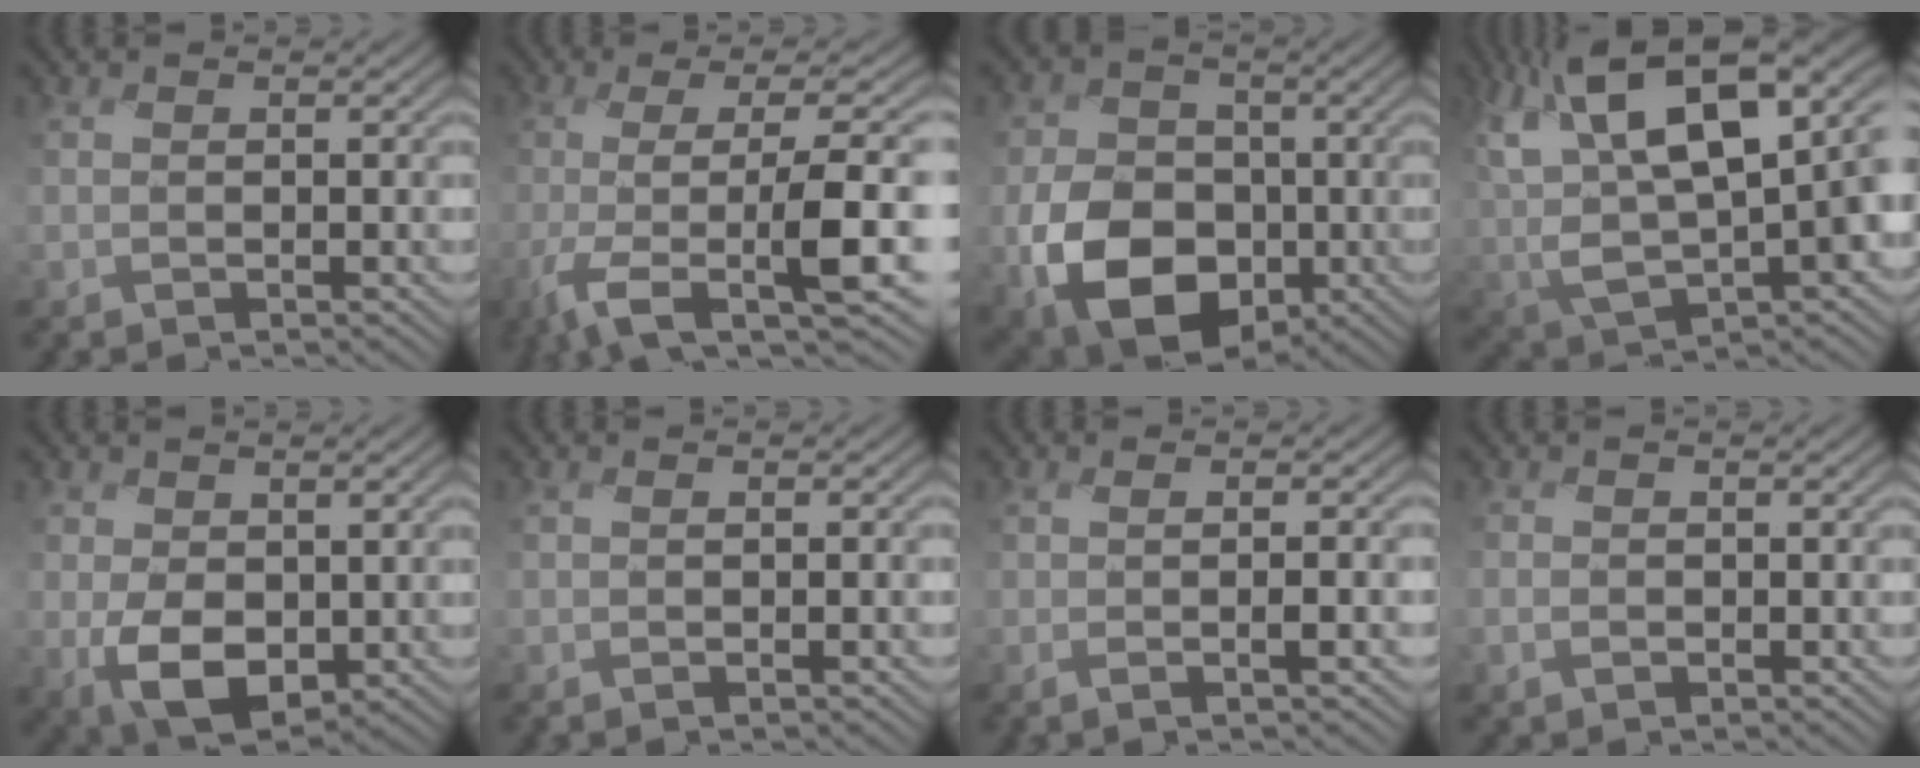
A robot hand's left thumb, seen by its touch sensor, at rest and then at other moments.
{"total": 11.2, "force": [-3.7, 1.9, 10.3], "torque": [-0.171, -0.001, -0.071]}
{"total": 11.9, "force": [-4.3, 8.7, 7.0], "torque": [-0.141, -0.028, -0.091]}
{"total": 18.6, "force": [5.0, 10.1, 14.8], "torque": [-0.280, 0.005, 0.087]}
{"total": 6.3, "force": [-0.6, 4.2, 4.8], "torque": [-0.110, -0.017, -0.013]}
{"total": 0.6, "force": [-0.1, -0.1, 0.6], "torque": [-0.007, 0.002, -0.003]}
{"total": 2.6, "force": [-0.5, -0.1, 2.6], "torque": [-0.039, 0.010, -0.019]}
{"total": 0.8, "force": [-0.4, 0.6, 0.4], "torque": [-0.009, -0.002, -0.008]}